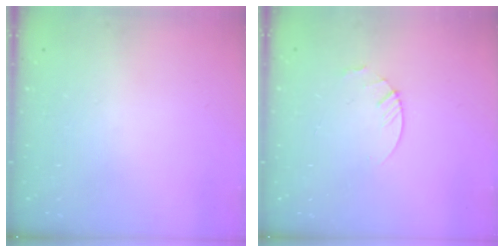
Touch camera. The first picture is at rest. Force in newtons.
{"total": 3.0, "press": 2.9, "slide": 0.3}